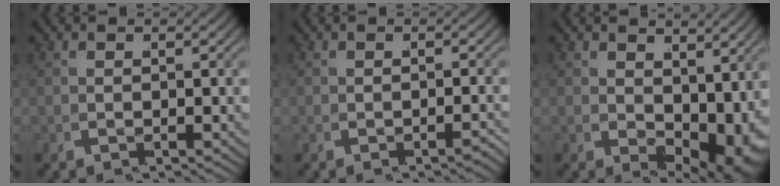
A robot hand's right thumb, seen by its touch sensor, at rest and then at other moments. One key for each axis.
{"total": 1.1, "fx": -1.0, "fy": -0.4, "fz": 0.0, "tx": -0.015, "ty": -0.006, "tz": -0.013}
{"total": 4.4, "fx": 0.4, "fy": 2.2, "fz": 3.8, "tx": -0.068, "ty": -0.019, "tz": 0.023}